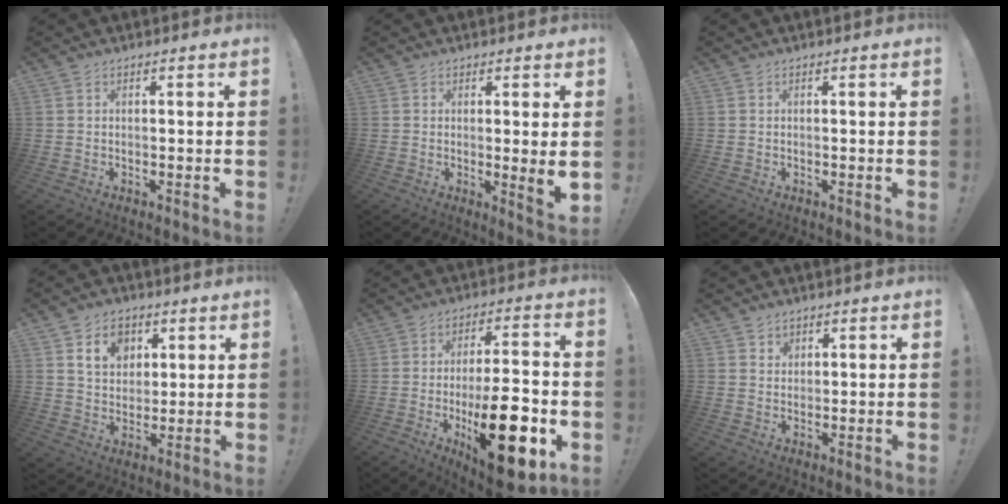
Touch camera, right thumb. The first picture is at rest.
{"total": 4.7, "force": [0.5, -0.1, 4.7], "torque": [-0.055, -0.017, 0.008]}
{"total": 0.0}
{"total": 10.7, "force": [5.3, 8.2, 4.5], "torque": [-0.066, -0.017, 0.102]}
{"total": 23.2, "force": [-6.7, 8.8, 20.4], "torque": [-0.317, 0.026, -0.095]}
{"total": 2.6, "force": [1.7, 1.9, 0.3], "torque": [0.004, -0.010, 0.029]}